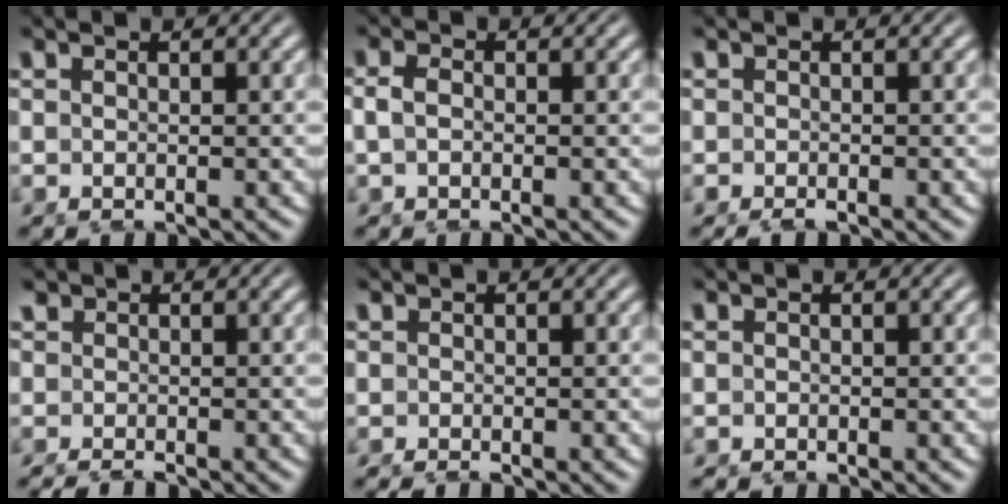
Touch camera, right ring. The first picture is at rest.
{"total": 1.3, "force": [0.0, 0.6, 1.1], "torque": [-0.026, 0.002, -0.003]}
{"total": 0.7, "force": [-0.7, 0.1, 0.1], "torque": [-0.002, -0.003, -0.013]}
{"total": 1.0, "force": [-1.0, 0.0, -0.2], "torque": [0.005, -0.012, -0.011]}
{"total": 0.6, "force": [-0.5, -0.1, -0.2], "torque": [0.004, -0.005, -0.008]}
{"total": 0.5, "force": [-0.5, 0.1, -0.2], "torque": [0.003, -0.004, -0.009]}